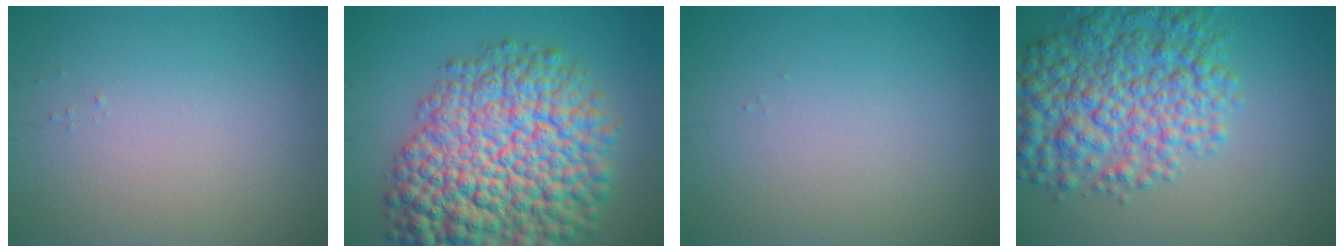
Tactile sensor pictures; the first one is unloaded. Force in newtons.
{"total": 15.4, "press": 15.4, "slide": 0.6}
{"total": 0.0}
{"total": 8.7, "press": 8.7, "slide": 0.3}